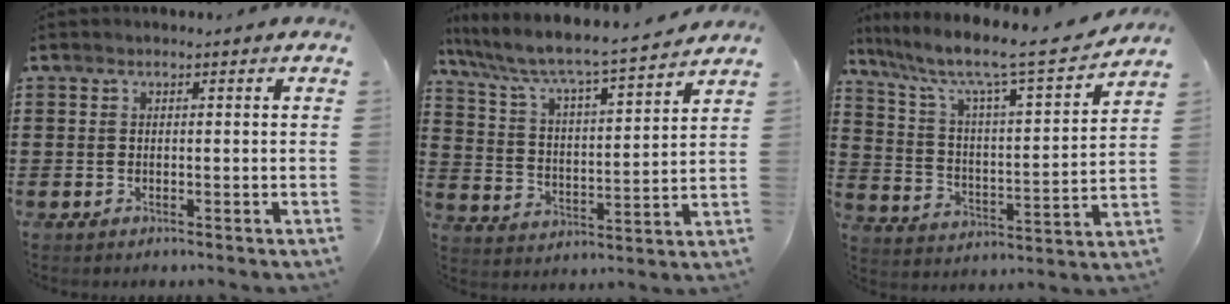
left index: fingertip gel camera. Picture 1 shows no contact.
{"total": 5.6, "force": [4.9, 0.4, 2.7], "torque": [-0.077, -0.040, 0.073]}
{"total": 8.2, "force": [6.8, 0.7, 4.6], "torque": [-0.120, -0.053, 0.105]}